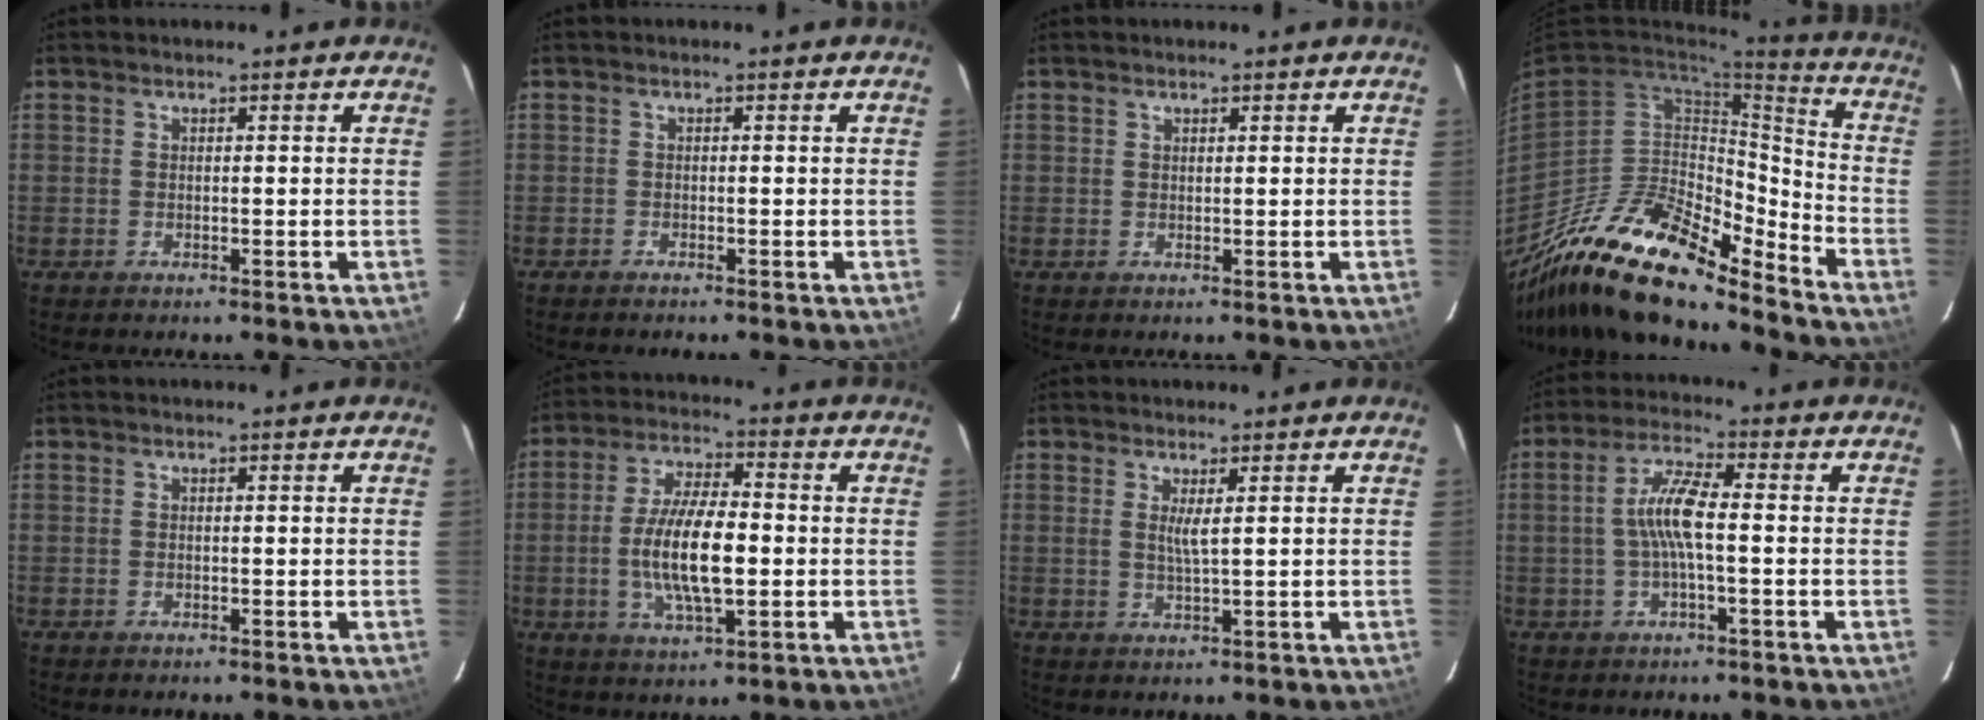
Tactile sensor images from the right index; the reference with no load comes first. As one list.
[{"total": 0.6, "force": [-0.5, 0.1, 0.1], "torque": [-0.003, -0.001, -0.011]}, {"total": 0.6, "force": [0.5, 0.4, 0.0], "torque": [0.001, 0.001, 0.007]}, {"total": 24.3, "force": [-19.3, 6.7, 13.0], "torque": [-0.225, -0.018, -0.342]}, {"total": 0.0}, {"total": 12.2, "force": [-1.6, 4.1, 11.4], "torque": [-0.222, -0.003, -0.027]}, {"total": 2.4, "force": [0.8, -0.2, 2.3], "torque": [-0.041, -0.006, 0.013]}, {"total": 7.0, "force": [-0.6, 1.2, 6.8], "torque": [-0.139, 0.010, -0.011]}]